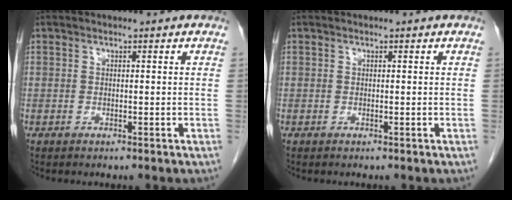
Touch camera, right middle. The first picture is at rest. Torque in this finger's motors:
{"motor_torque": [0.00, 0.00, 0.00, -0.01]}